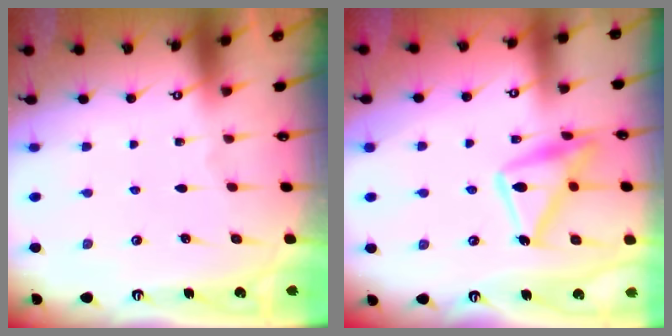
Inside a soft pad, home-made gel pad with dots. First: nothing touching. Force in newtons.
{"total": 16.2, "press": 16.1, "slide": 1.1}